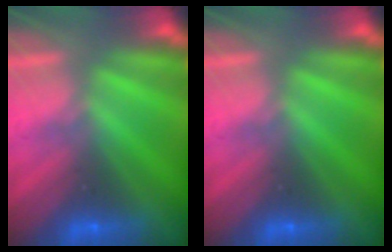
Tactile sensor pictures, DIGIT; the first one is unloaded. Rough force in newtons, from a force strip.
{"total": 0.0}